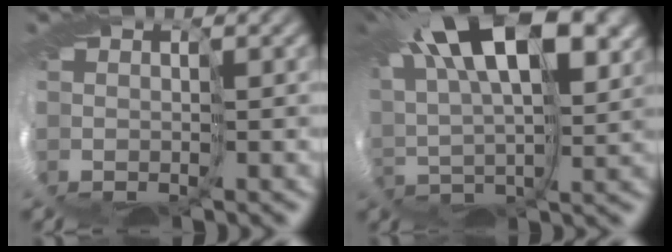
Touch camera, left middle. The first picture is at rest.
{"total": 12.5, "force": [6.6, 4.5, 9.6], "torque": [-0.167, 0.045, 0.090]}